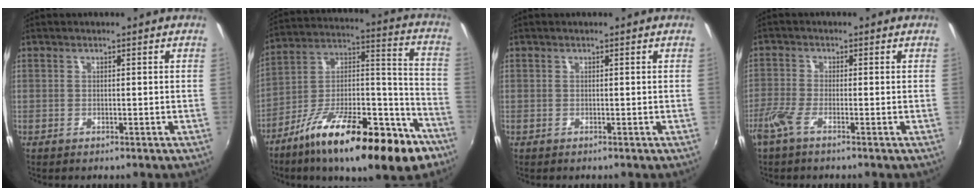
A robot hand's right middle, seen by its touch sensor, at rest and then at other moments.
{"total": 26.7, "force": [-16.3, 8.6, 19.3], "torque": [-0.292, -0.008, -0.259]}
{"total": 0.0}
{"total": 3.6, "force": [-2.4, 0.4, 2.6], "torque": [-0.068, -0.009, -0.052]}